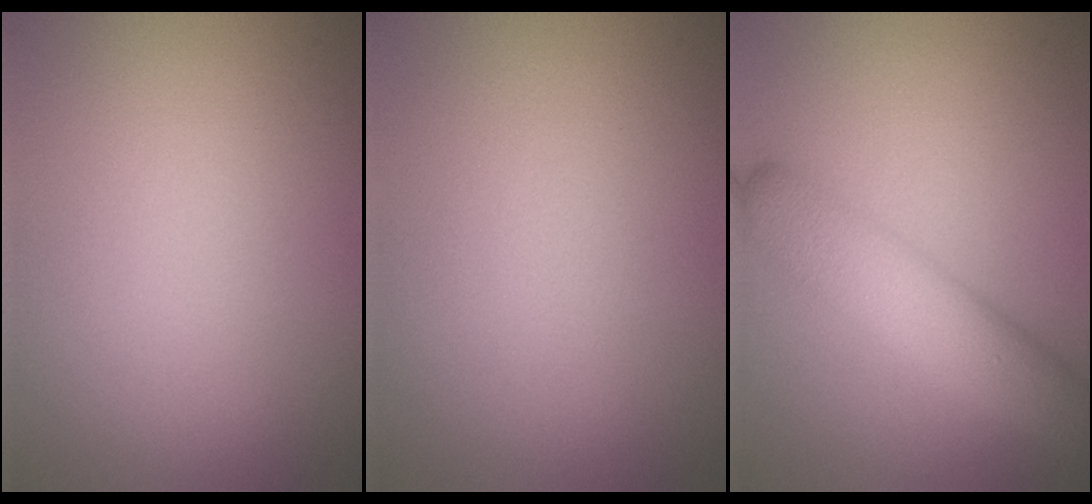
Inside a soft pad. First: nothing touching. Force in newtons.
{"total": 0.0}
{"total": 5.1, "press": 5.1, "slide": 0.1}